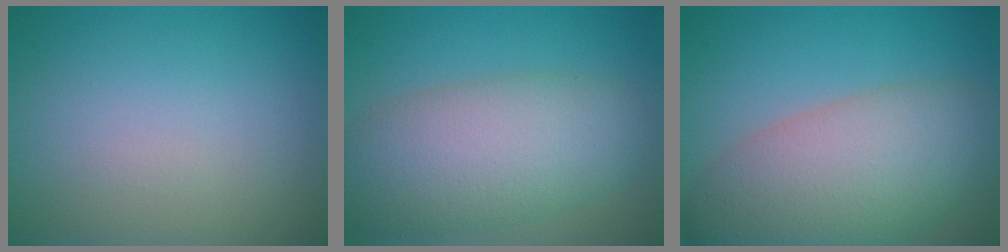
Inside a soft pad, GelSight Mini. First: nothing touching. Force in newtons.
{"total": 8.4, "press": 8.4, "slide": 0.2}
{"total": 9.4, "press": 9.3, "slide": 0.8}